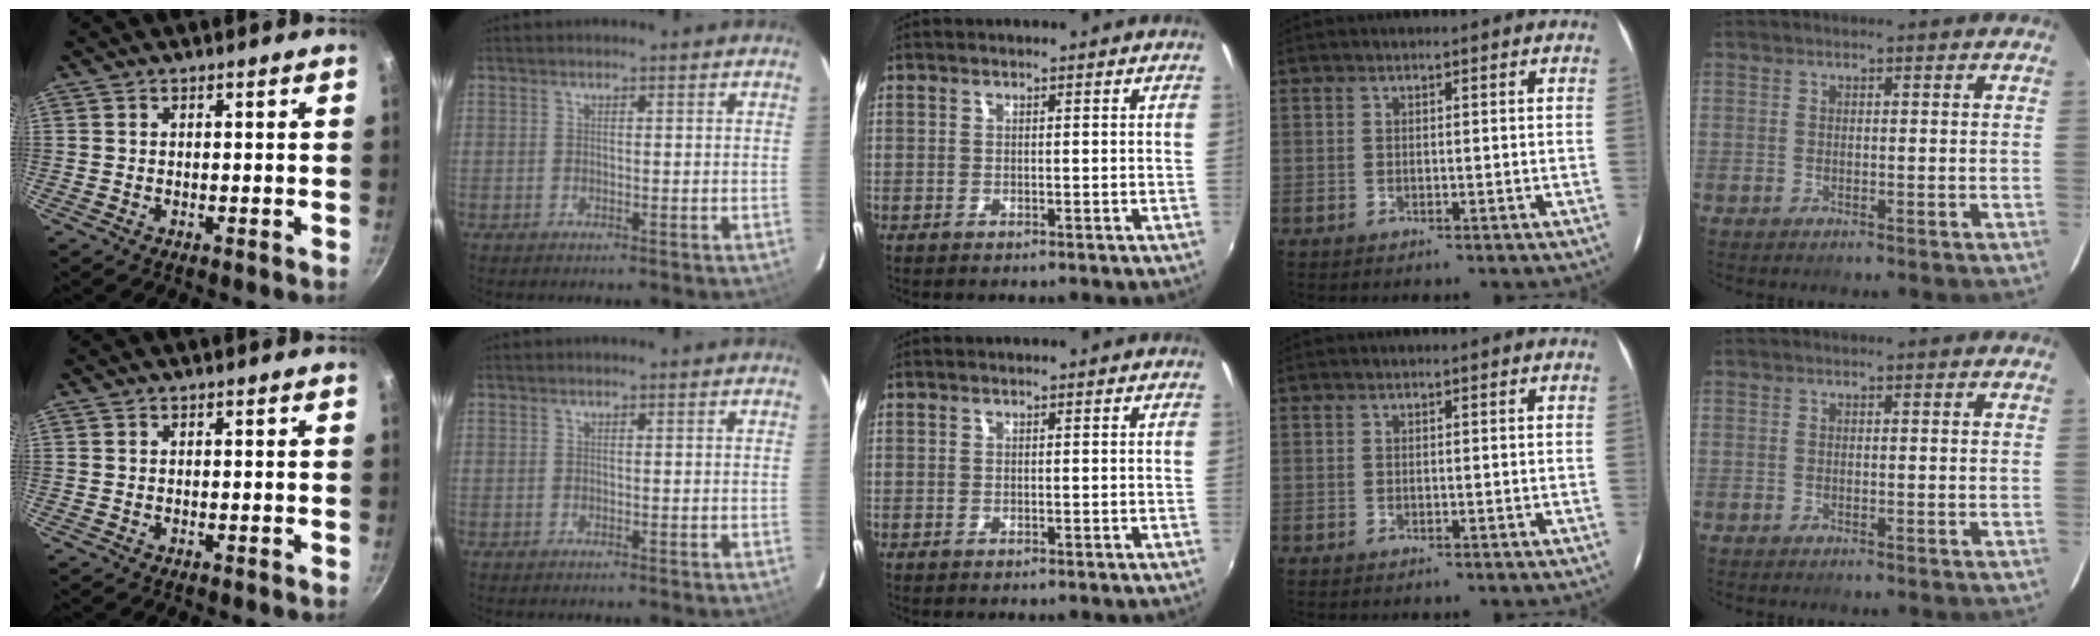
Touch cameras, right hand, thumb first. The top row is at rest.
{}